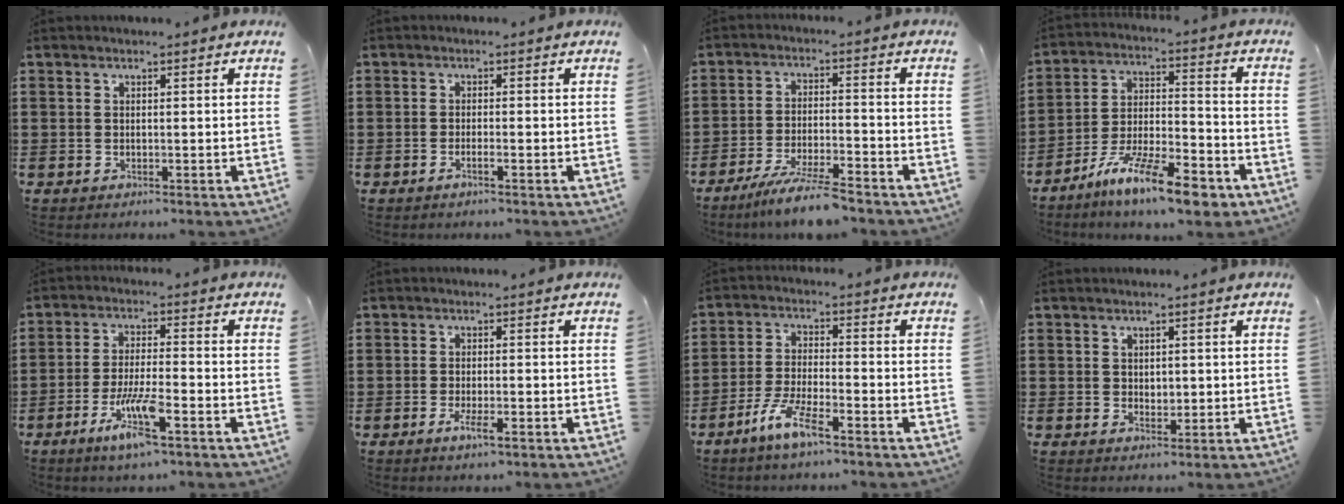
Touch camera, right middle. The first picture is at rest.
{"total": 1.3, "force": [-0.8, 0.0, 1.1], "torque": [-0.018, -0.004, -0.013]}
{"total": 7.1, "force": [-6.2, 0.0, 3.5], "torque": [-0.072, -0.012, -0.117]}
{"total": 12.8, "force": [-9.6, 2.7, 8.1], "torque": [-0.137, 0.035, -0.173]}
{"total": 7.6, "force": [-4.0, 1.3, 6.3], "torque": [-0.126, -0.009, -0.074]}
{"total": 3.0, "force": [-1.5, 0.6, 2.5], "torque": [-0.047, -0.002, -0.028]}
{"total": 6.5, "force": [-4.6, 0.9, 4.6], "torque": [-0.105, -0.008, -0.088]}
{"total": 1.3, "force": [0.5, 1.1, 0.6], "torque": [-0.005, 0.004, 0.007]}